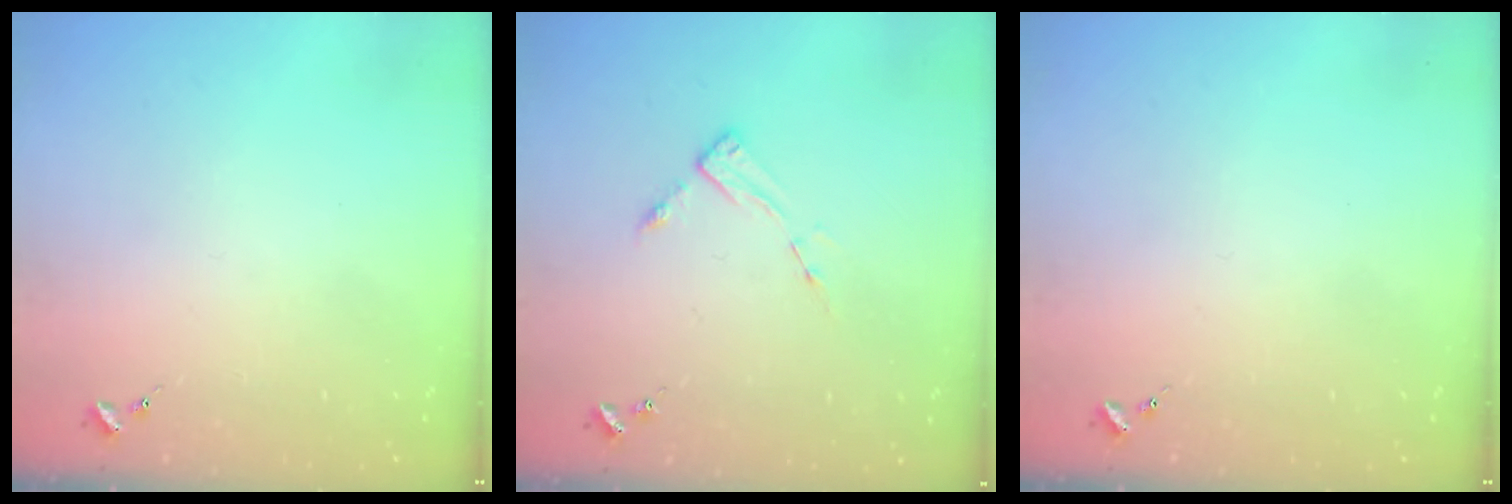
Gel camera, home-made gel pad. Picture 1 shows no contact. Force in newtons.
{"total": 3.6, "press": 3.5, "slide": 0.4}
{"total": 0.0}